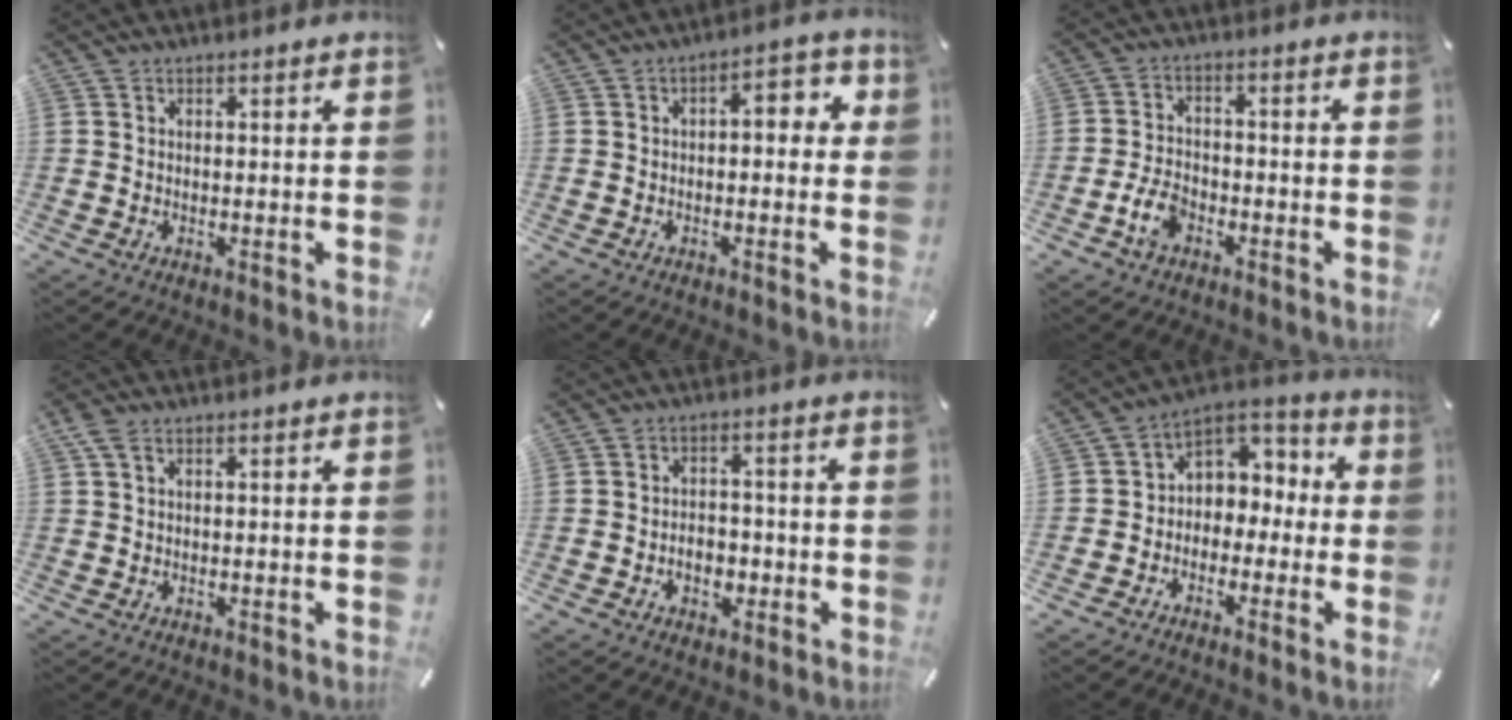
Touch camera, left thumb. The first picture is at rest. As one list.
[{"total": 5.0, "force": [-0.6, 2.8, 4.1], "torque": [-0.057, 0.007, -0.022]}, {"total": 6.1, "force": [-3.1, 4.0, 3.3], "torque": [-0.069, 0.014, -0.057]}, {"total": 2.2, "force": [0.7, 1.0, 1.8], "torque": [-0.038, 0.003, 0.011]}, {"total": 4.9, "force": [-1.6, 4.0, 2.4], "torque": [-0.043, 0.010, -0.028]}, {"total": 6.0, "force": [-0.6, 5.9, 0.8], "torque": [-0.017, 0.002, -0.009]}]